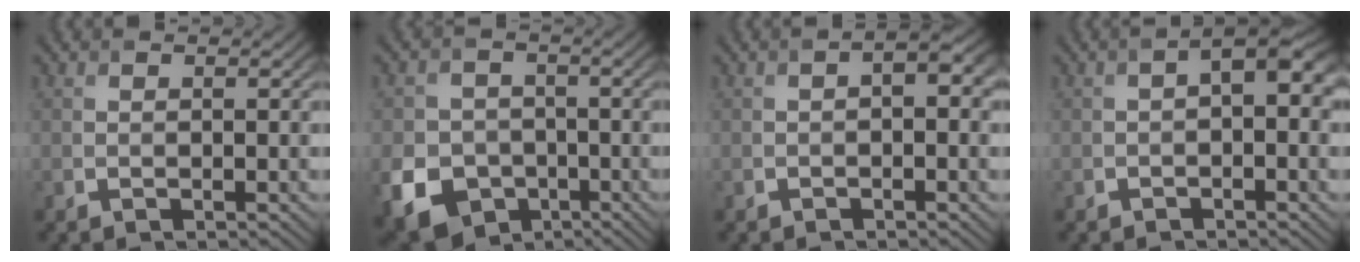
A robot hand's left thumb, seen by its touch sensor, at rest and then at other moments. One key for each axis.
{"total": 11.8, "fx": -4.8, "fy": 10.0, "fz": 4.2, "tx": -0.109, "ty": -0.048, "tz": -0.102}
{"total": 3.4, "fx": 0.0, "fy": 1.7, "fz": 2.9, "tx": -0.043, "ty": 0.005, "tz": -0.003}
{"total": 4.9, "fx": 0.2, "fy": 2.7, "fz": 4.2, "tx": -0.059, "ty": 0.005, "tz": 0.001}